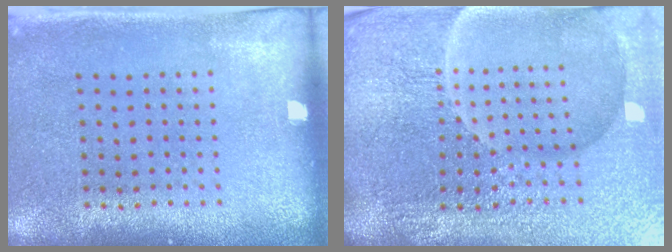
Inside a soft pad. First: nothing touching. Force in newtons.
{"total": 6.6, "press": 5.9, "slide": 2.9}